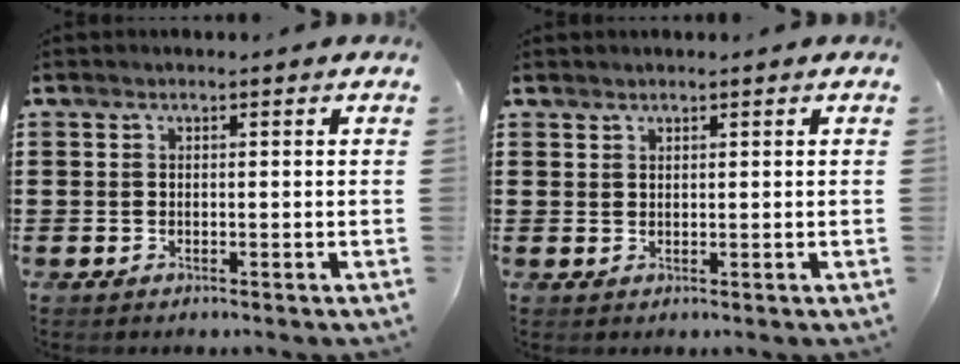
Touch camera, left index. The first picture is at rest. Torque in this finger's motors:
{"motor_torque": [-0.24, 0.18, 0.06, -0.05]}